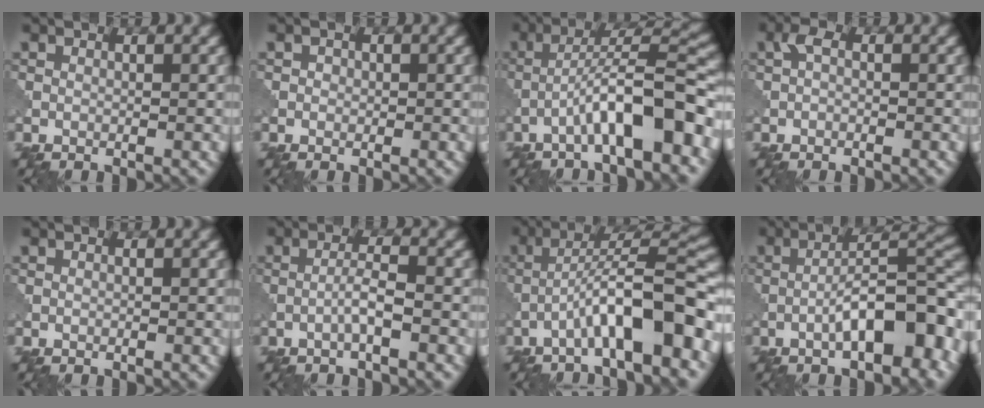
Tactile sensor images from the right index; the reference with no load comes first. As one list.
[{"total": 0.7, "force": [0.1, 0.7, 0.2], "torque": [0.000, -0.004, -0.001]}, {"total": 8.3, "force": [-3.5, 1.4, 7.4], "torque": [-0.118, 0.026, -0.057]}, {"total": 1.3, "force": [0.0, 0.8, 1.0], "torque": [-0.022, 0.005, -0.004]}, {"total": 0.0}, {"total": 2.2, "force": [-0.9, 0.2, 2.0], "torque": [-0.037, 0.010, -0.020]}, {"total": 9.2, "force": [-3.7, 1.6, 8.2], "torque": [-0.129, 0.026, -0.062]}, {"total": 9.2, "force": [-3.4, 3.0, 8.0], "torque": [-0.112, 0.022, -0.056]}]